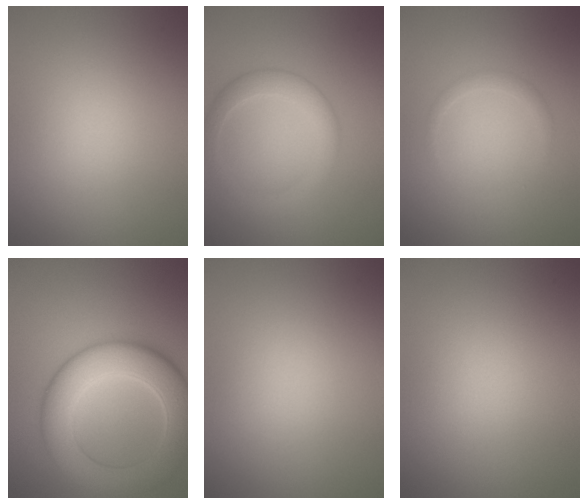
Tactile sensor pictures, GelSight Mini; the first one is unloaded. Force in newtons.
{"total": 3.0, "press": 3.0, "slide": 0.0}
{"total": 1.1, "press": 1.1, "slide": 0.0}
{"total": 9.6, "press": 9.6, "slide": 0.0}
{"total": 0.0}
{"total": 0.0}